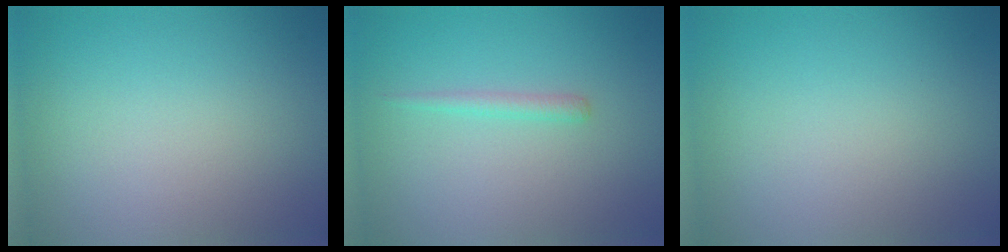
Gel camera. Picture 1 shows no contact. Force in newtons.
{"total": 1.1, "press": 1.1, "slide": 0.1}
{"total": 0.0}